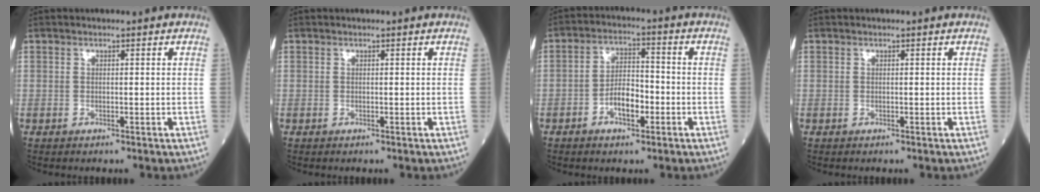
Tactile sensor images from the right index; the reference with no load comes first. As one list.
[{"total": 0.0}, {"total": 5.8, "force": [-2.3, 2.5, 4.7], "torque": [-0.087, 0.011, -0.043]}, {"total": 0.0}]